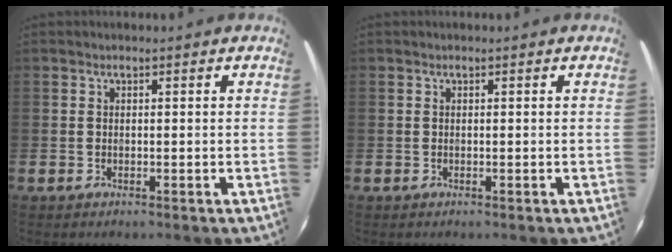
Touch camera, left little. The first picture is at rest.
{"total": 0.0}